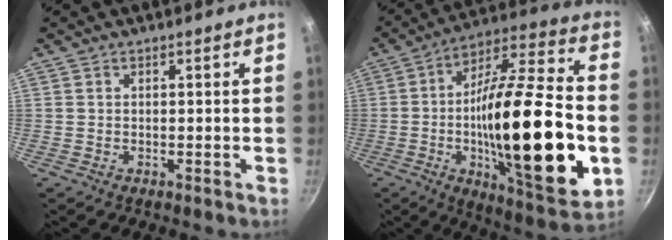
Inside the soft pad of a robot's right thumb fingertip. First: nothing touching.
{"total": 31.9, "force": [-5.5, 9.3, 30.0], "torque": [-0.481, 0.015, -0.085]}